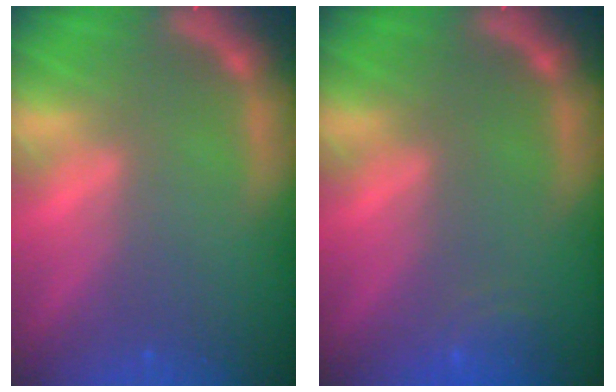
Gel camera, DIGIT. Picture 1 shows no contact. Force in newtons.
{"total": 2.5}